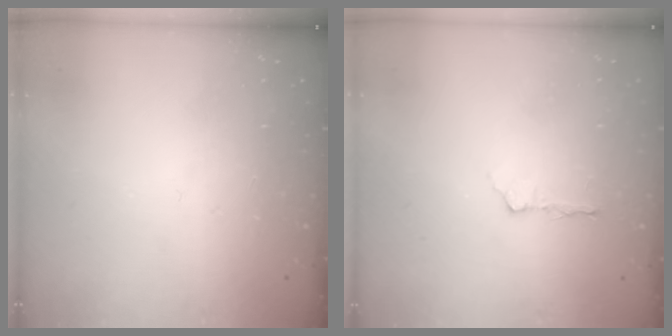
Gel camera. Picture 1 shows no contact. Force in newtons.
{"total": 3.0, "press": 2.5, "slide": 1.6}